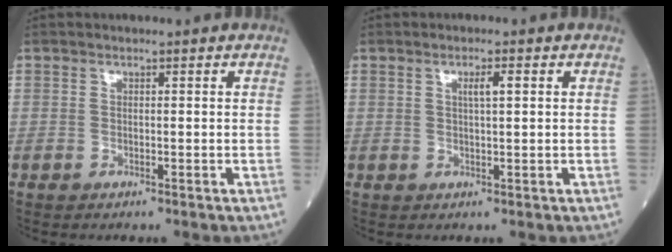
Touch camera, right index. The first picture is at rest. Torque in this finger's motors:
{"motor_torque": [0.57, 0.35, 0.29, 0.09]}